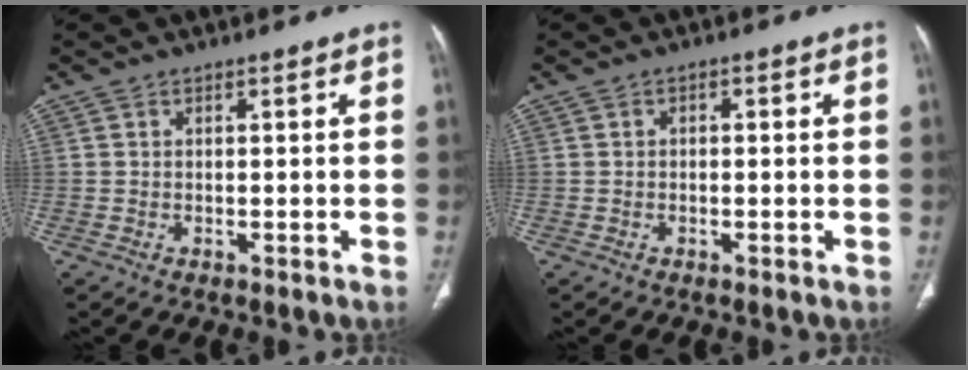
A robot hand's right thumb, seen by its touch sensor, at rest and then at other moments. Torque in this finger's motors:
{"motor_torque": [-0.66, 0.33, -0.51, 0.18, 0.06]}